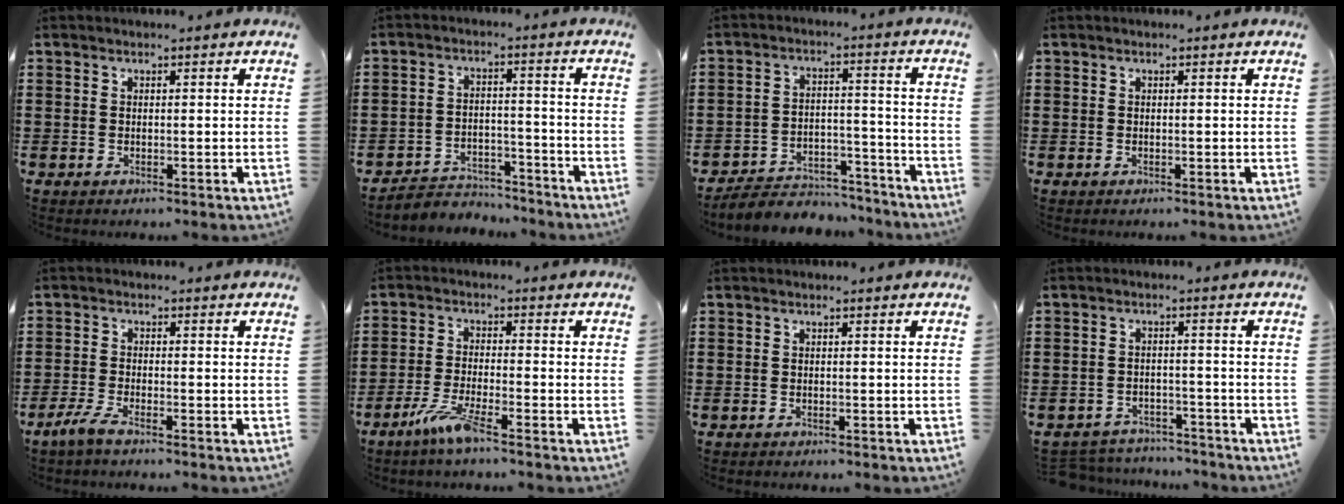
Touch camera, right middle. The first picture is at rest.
{"total": 3.7, "force": [-3.6, 0.6, -0.2], "torque": [0.001, 0.008, -0.078]}
{"total": 4.9, "force": [-4.9, 0.8, 0.4], "torque": [-0.009, 0.014, -0.100]}
{"total": 0.0}
{"total": 2.4, "force": [-1.6, -0.3, 1.9], "torque": [-0.047, -0.006, -0.034]}
{"total": 5.3, "force": [-3.5, 0.4, 3.9], "torque": [-0.089, -0.012, -0.067]}
{"total": 0.5, "force": [0.2, -0.5, -0.1], "torque": [0.006, -0.001, 0.004]}
{"total": 3.0, "force": [-3.0, 0.1, -0.3], "torque": [0.002, 0.001, -0.065]}